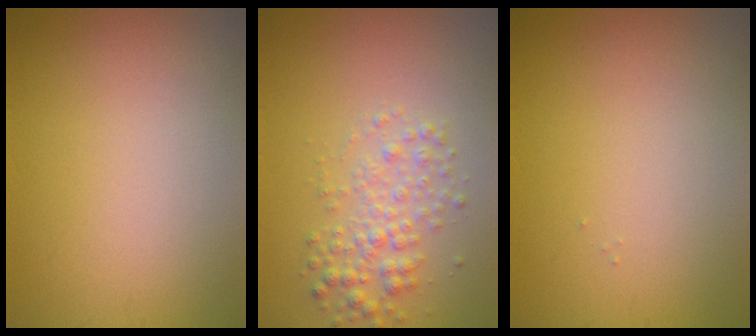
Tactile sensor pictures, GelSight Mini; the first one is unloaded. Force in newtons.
{"total": 2.7, "press": 2.7, "slide": 0.0}
{"total": 0.0}